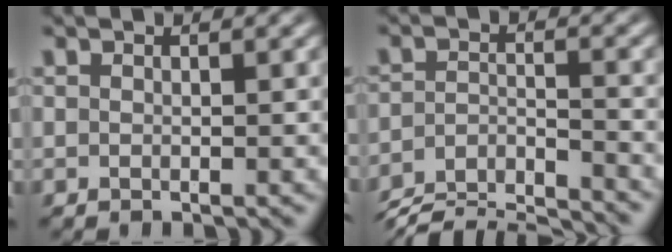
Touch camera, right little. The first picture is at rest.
{"total": 6.4, "force": [-4.4, 2.6, 3.8], "torque": [-0.050, -0.024, -0.069]}